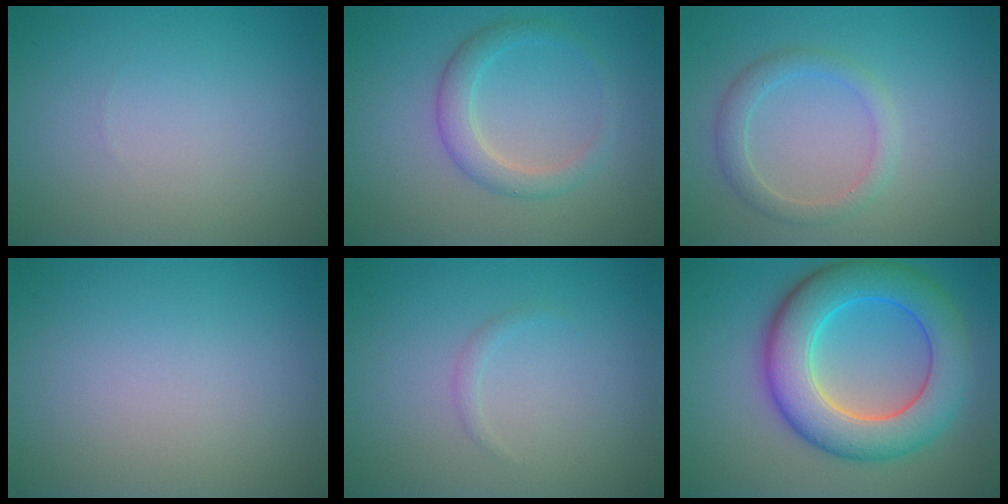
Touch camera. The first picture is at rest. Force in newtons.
{"total": 2.6, "press": 2.6, "slide": 0.1}
{"total": 2.3, "press": 2.3, "slide": 0.1}
{"total": 0.0}
{"total": 0.7, "press": 0.7, "slide": 0.0}
{"total": 9.3, "press": 9.3, "slide": 0.1}